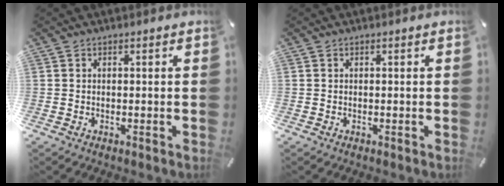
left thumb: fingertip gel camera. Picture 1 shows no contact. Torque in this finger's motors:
{"motor_torque": [0.00, 0.00, 0.00, 0.00, 0.00]}